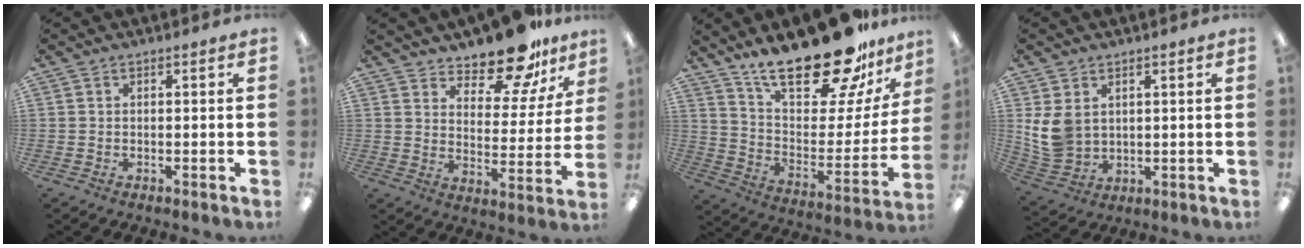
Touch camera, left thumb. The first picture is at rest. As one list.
[{"total": 14.8, "force": [12.7, 5.2, 5.5], "torque": [-0.085, -0.094, 0.225]}, {"total": 26.3, "force": [20.3, 8.7, 14.2], "torque": [-0.206, -0.137, 0.341]}, {"total": 8.4, "force": [2.5, 6.6, 4.6], "torque": [-0.112, -0.002, 0.052]}]